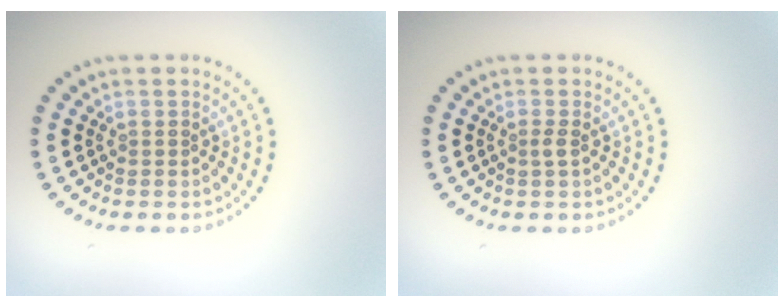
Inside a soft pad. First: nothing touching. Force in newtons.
{"total": 0.7, "press": 0.4, "slide": 0.6}